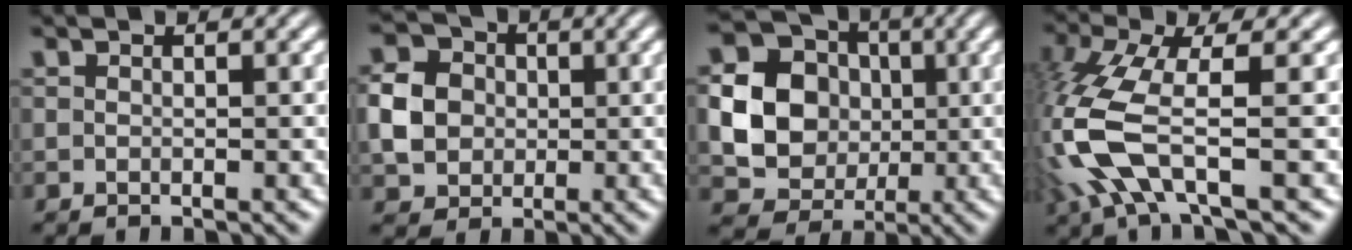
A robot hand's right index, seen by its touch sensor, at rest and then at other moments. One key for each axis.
{"total": 4.6, "fx": 0.6, "fy": 3.8, "fz": 2.6, "tx": -0.048, "ty": -0.014, "tz": 0.018}
{"total": 18.7, "fx": 1.9, "fy": 17.0, "fz": 7.7, "tx": -0.184, "ty": -0.047, "tz": 0.027}
{"total": 5.8, "fx": -0.5, "fy": 1.8, "fz": 5.5, "tx": -0.153, "ty": -0.023, "tz": 0.004}